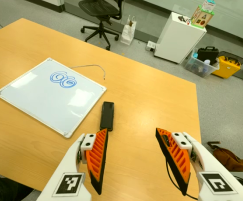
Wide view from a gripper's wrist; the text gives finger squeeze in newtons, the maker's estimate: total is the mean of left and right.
{"total": 0.0}